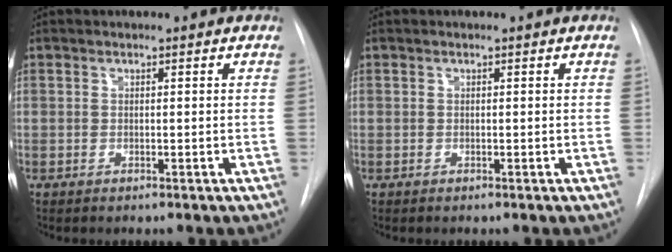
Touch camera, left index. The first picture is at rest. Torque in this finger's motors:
{"motor_torque": [0.00, 0.00, 0.00, 0.01]}